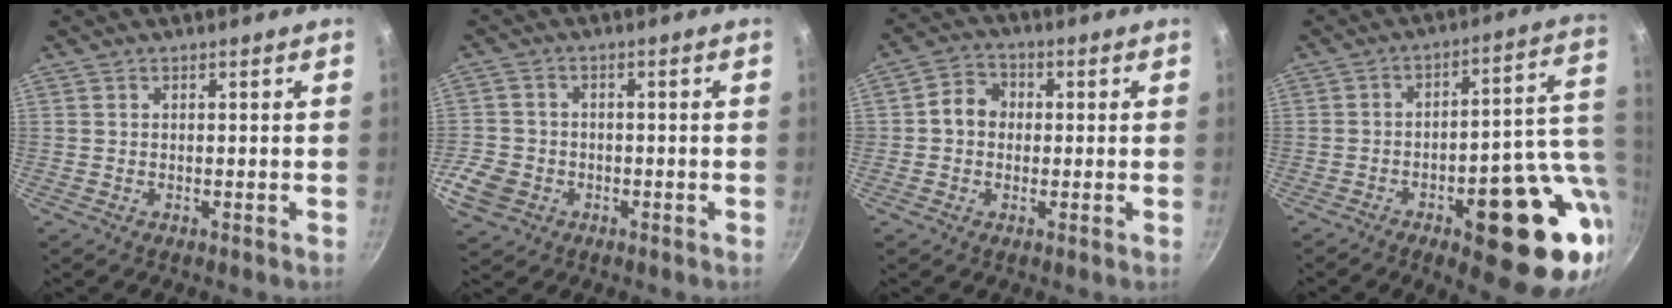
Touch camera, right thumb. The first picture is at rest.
{"total": 7.9, "force": [-2.8, 6.6, 3.5], "torque": [-0.076, 0.020, -0.052]}
{"total": 5.6, "force": [0.2, 4.9, 2.8], "torque": [-0.021, 0.013, -0.009]}
{"total": 23.0, "force": [-5.4, 9.0, 20.4], "torque": [-0.214, 0.013, -0.064]}